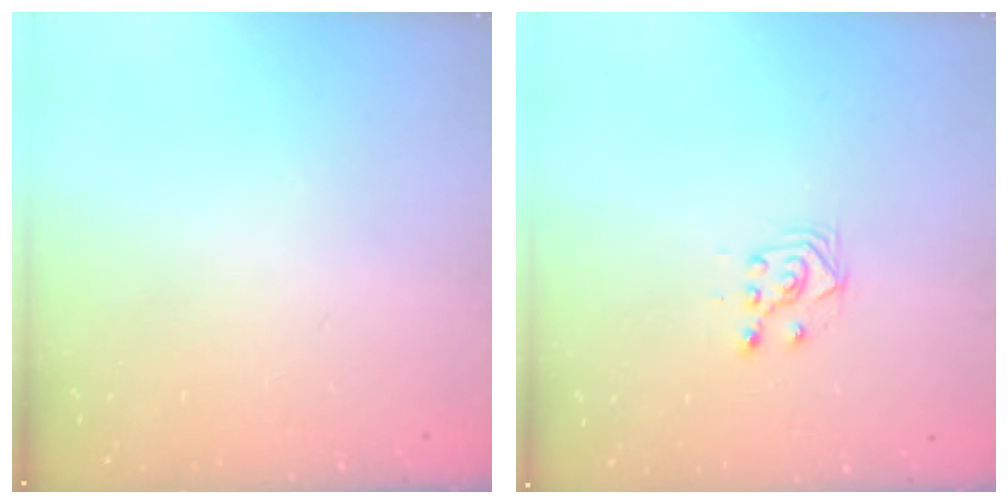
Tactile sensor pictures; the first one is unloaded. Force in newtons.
{"total": 4.4, "press": 4.4, "slide": 0.7}